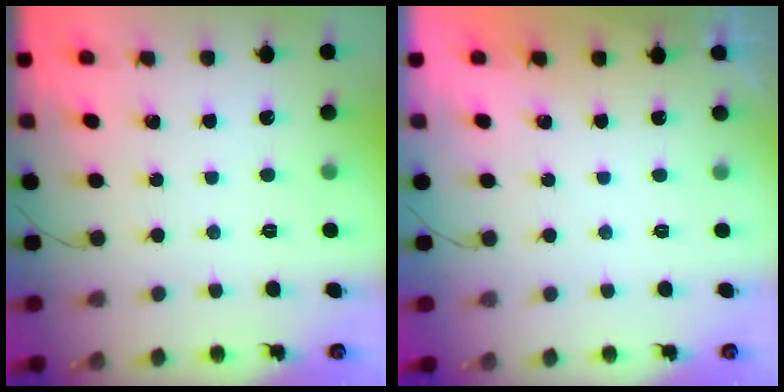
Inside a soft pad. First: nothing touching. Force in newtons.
{"total": 0.6, "press": 0.2, "slide": 0.5}